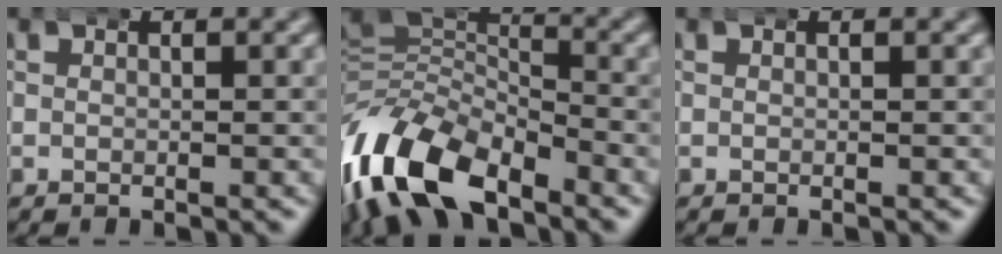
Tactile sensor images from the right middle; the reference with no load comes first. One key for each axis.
{"total": 11.5, "fx": -4.3, "fy": 8.2, "fz": 6.8, "tx": -0.163, "ty": -0.037, "tz": -0.067}
{"total": 0.0}